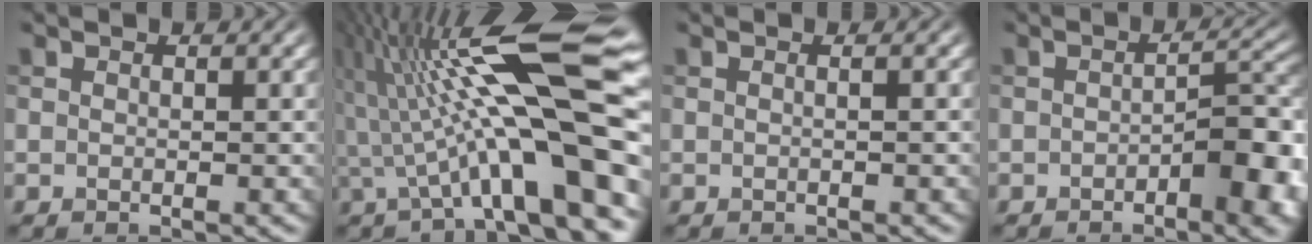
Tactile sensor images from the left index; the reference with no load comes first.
{"total": 14.8, "force": [0.2, 2.9, 14.5], "torque": [-0.223, 0.026, 0.007]}
{"total": 0.9, "force": [0.1, 0.4, 0.8], "torque": [-0.009, -0.002, -0.010]}
{"total": 6.8, "force": [-2.4, 2.5, 5.9], "torque": [-0.077, 0.002, -0.035]}